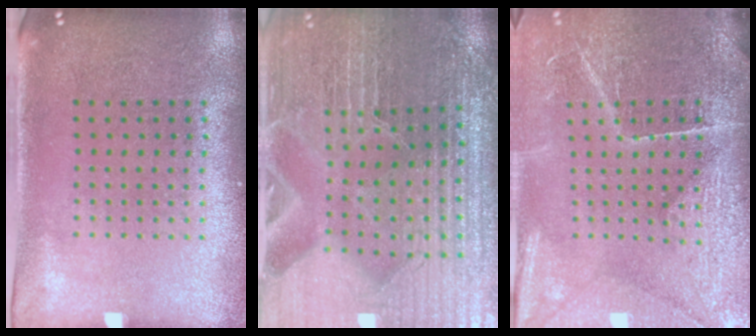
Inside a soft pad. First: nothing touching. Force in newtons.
{"total": 4.4, "press": 4.3, "slide": 1.0}
{"total": 4.2, "press": 3.9, "slide": 1.6}